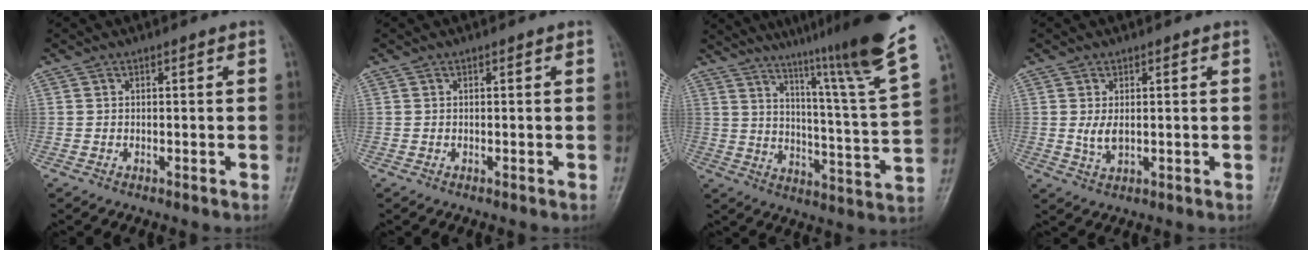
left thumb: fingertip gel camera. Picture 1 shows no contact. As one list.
[{"total": 0.0}, {"total": 23.8, "force": [17.1, 0.5, 16.6], "torque": [-0.230, -0.092, 0.244]}, {"total": 2.9, "force": [0.4, 1.5, 2.4], "torque": [-0.044, -0.010, 0.013]}]